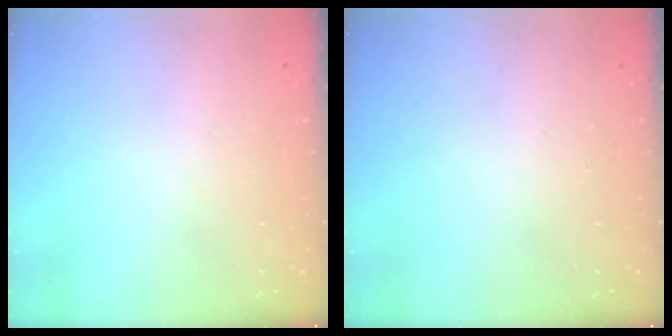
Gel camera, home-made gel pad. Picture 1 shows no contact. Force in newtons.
{"total": 0.0}